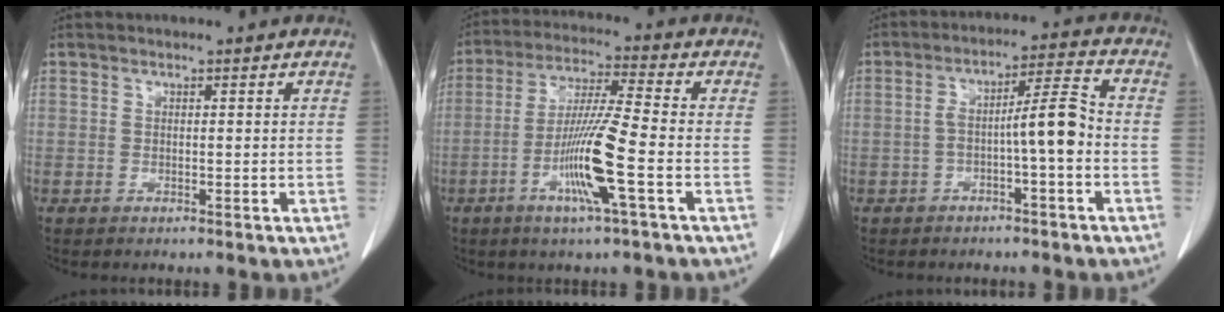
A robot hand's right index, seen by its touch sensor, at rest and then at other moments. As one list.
[{"total": 11.1, "force": [-3.7, -0.5, 10.5], "torque": [-0.206, -0.011, -0.074]}, {"total": 7.1, "force": [-1.7, 0.4, 6.9], "torque": [-0.113, 0.025, -0.027]}]